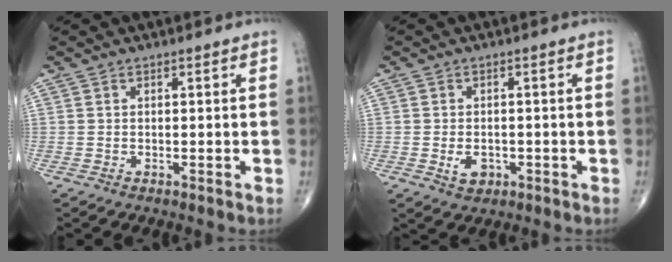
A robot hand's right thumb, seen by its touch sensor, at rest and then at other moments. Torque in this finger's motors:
{"motor_torque": [-0.12, 0.10, 0.21, 0.22, 0.07]}